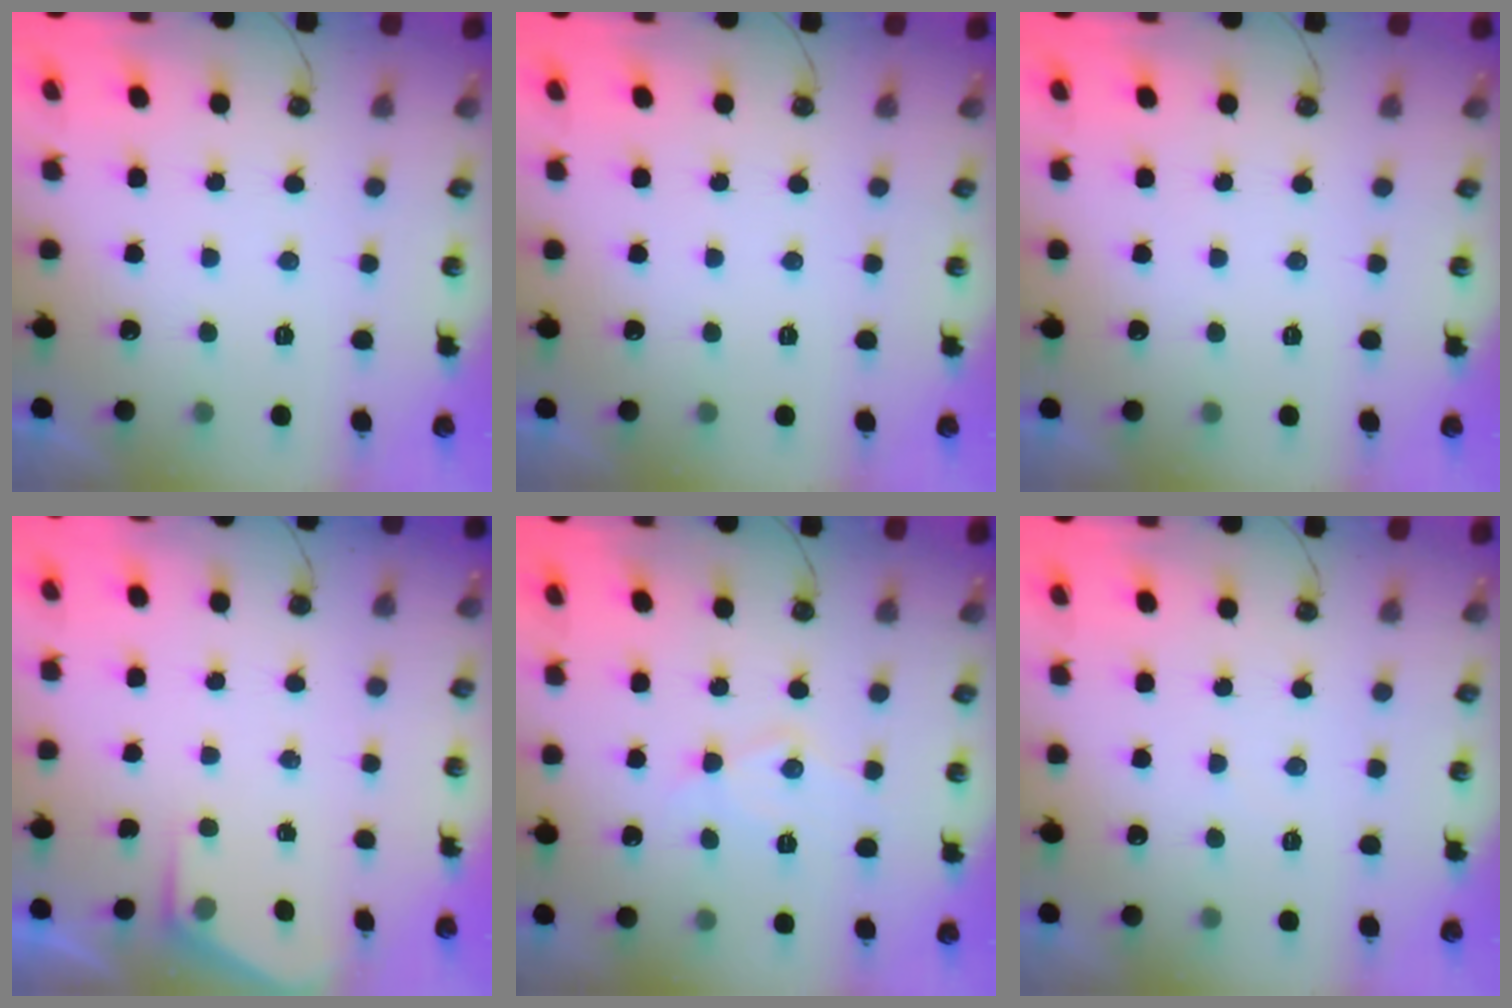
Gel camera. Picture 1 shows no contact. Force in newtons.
{"total": 0.0}
{"total": 0.0}
{"total": 1.5, "press": 1.4, "slide": 0.2}
{"total": 9.0, "press": 9.0, "slide": 0.5}
{"total": 1.2, "press": 1.2, "slide": 0.3}